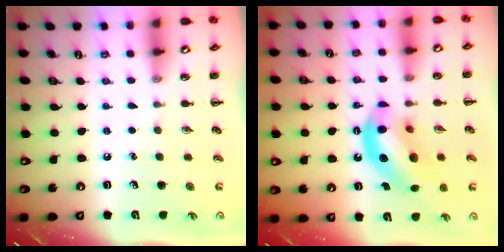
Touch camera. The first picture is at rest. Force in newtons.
{"total": 14.0, "press": 13.5, "slide": 3.6}